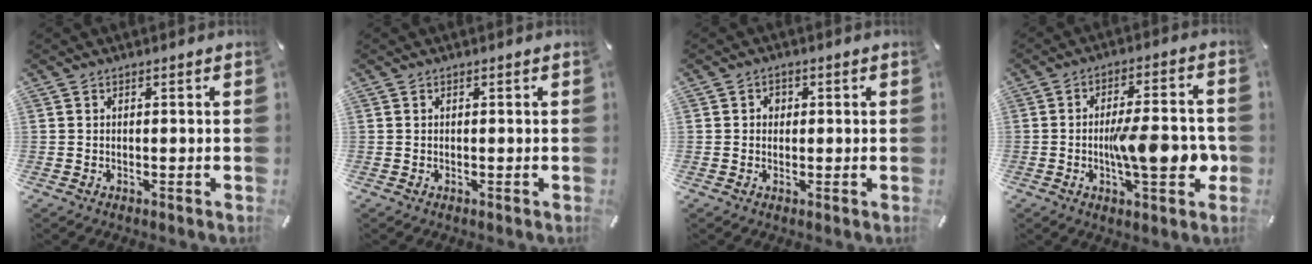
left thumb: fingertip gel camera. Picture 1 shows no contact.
{"total": 0.0}
{"total": 1.7, "force": [-0.1, 1.7, 0.4], "torque": [-0.002, 0.006, -0.007]}
{"total": 13.6, "force": [-2.1, 4.1, 12.8], "torque": [-0.177, -0.003, -0.034]}